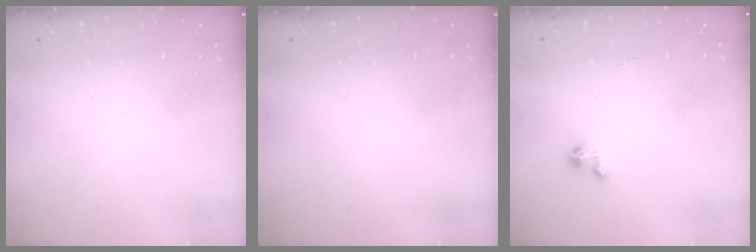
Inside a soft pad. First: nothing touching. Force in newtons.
{"total": 0.0}
{"total": 2.0, "press": 2.0, "slide": 0.1}